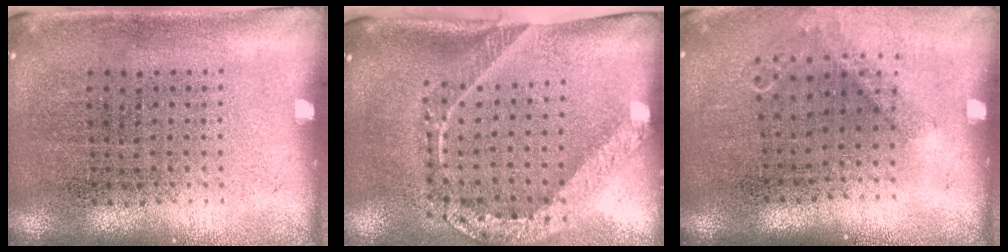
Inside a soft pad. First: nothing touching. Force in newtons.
{"total": 2.4, "press": 1.7, "slide": 1.7}
{"total": 0.9, "press": 0.8, "slide": 0.3}